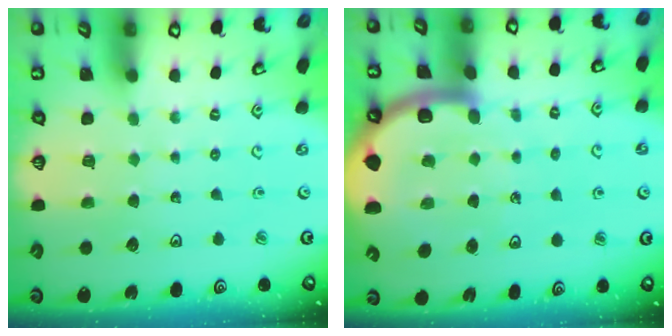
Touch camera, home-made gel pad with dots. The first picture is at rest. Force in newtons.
{"total": 10.2, "press": 10.2, "slide": 1.2}